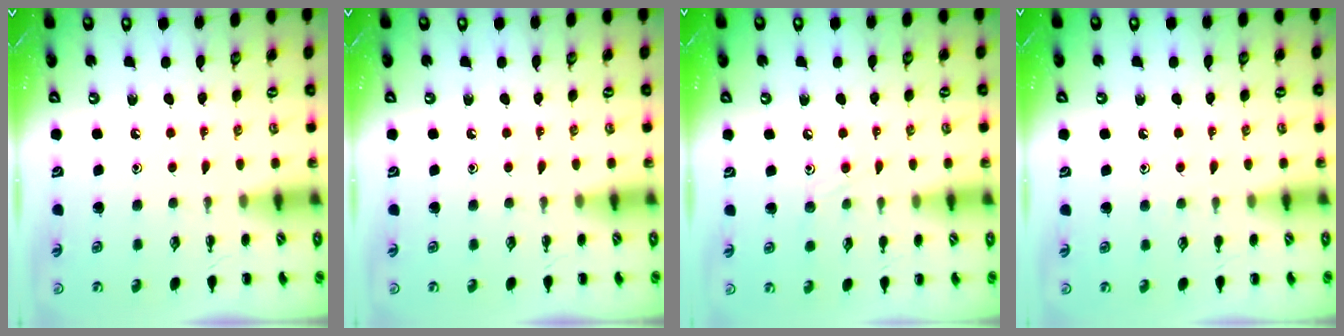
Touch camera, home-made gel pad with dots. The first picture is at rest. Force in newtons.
{"total": 0.0}
{"total": 6.1, "press": 5.8, "slide": 1.8}
{"total": 4.8, "press": 4.6, "slide": 1.0}